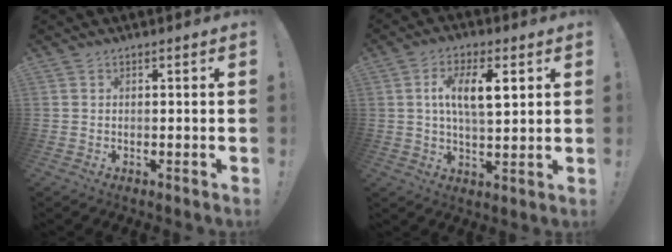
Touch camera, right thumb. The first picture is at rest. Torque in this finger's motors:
{"motor_torque": [0.37, 0.76, 0.45, -0.21, 0.04]}